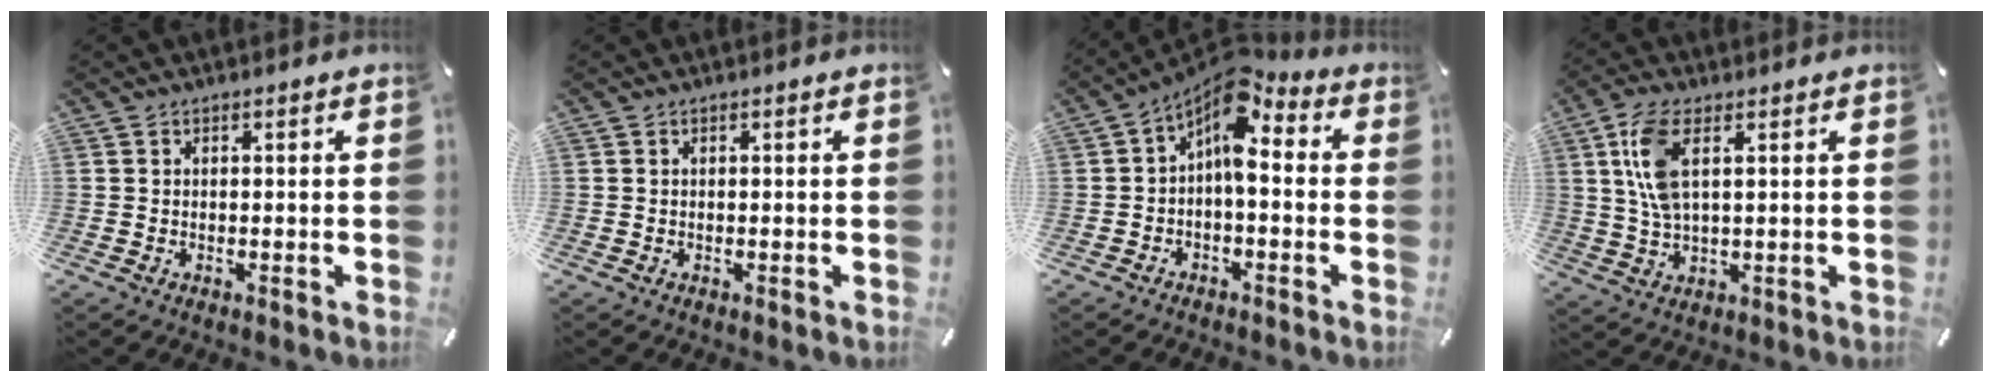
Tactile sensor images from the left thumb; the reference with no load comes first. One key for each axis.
{"total": 0.0}
{"total": 9.9, "fx": 3.1, "fy": 5.1, "fz": 7.9, "tx": -0.142, "ty": -0.029, "tz": 0.052}
{"total": 8.6, "fx": 2.7, "fy": 3.8, "fz": 7.2, "tx": -0.168, "ty": -0.002, "tz": 0.045}